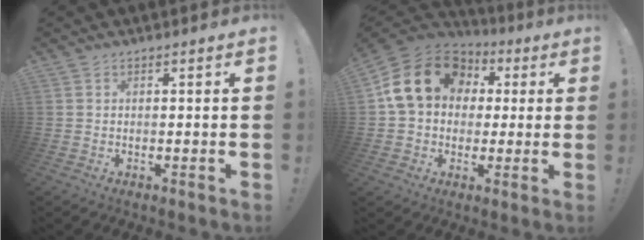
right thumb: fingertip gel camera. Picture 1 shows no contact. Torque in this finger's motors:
{"motor_torque": [1.09, 1.21, 0.79, -0.01, 0.10]}